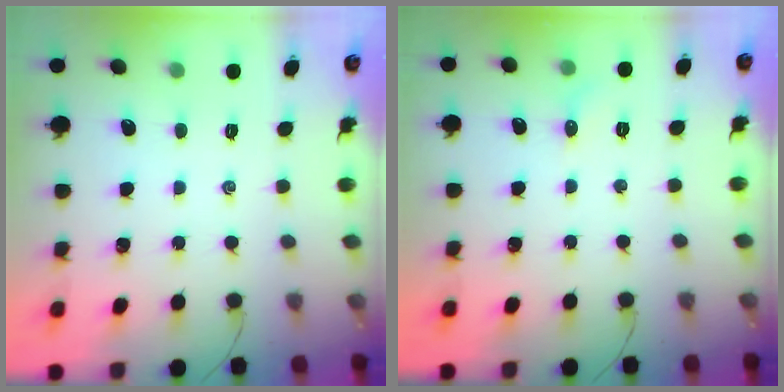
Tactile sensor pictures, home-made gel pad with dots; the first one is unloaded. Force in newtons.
{"total": 3.8, "press": 3.6, "slide": 1.2}